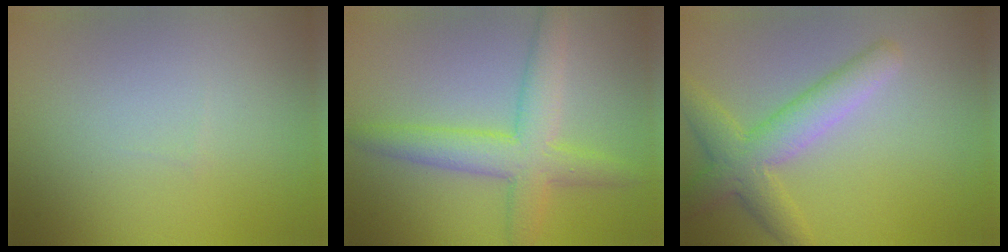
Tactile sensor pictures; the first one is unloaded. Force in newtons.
{"total": 5.4, "press": 5.4, "slide": 0.1}
{"total": 4.7, "press": 4.7, "slide": 0.2}